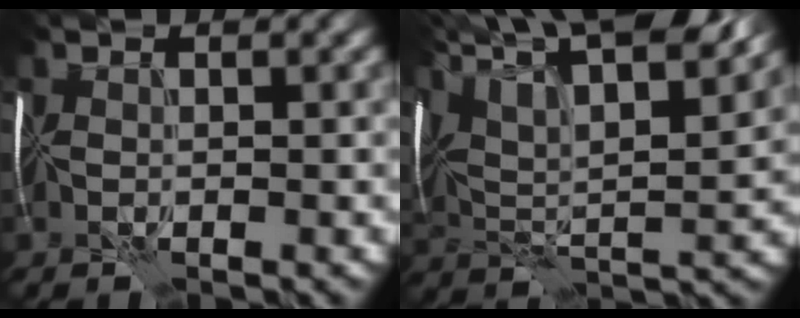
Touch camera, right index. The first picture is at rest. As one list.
[{"total": 17.1, "force": [11.2, 5.3, 11.7], "torque": [-0.216, 0.047, 0.158]}]